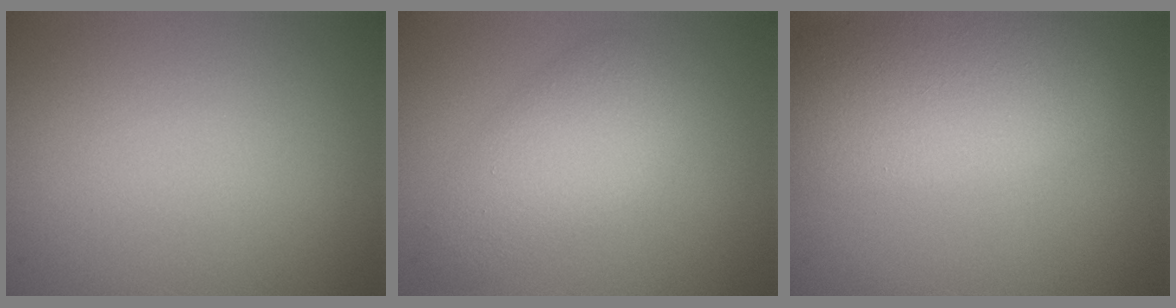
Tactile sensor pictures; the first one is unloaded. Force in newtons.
{"total": 4.4, "press": 4.4, "slide": 0.1}
{"total": 9.7, "press": 9.7, "slide": 0.6}